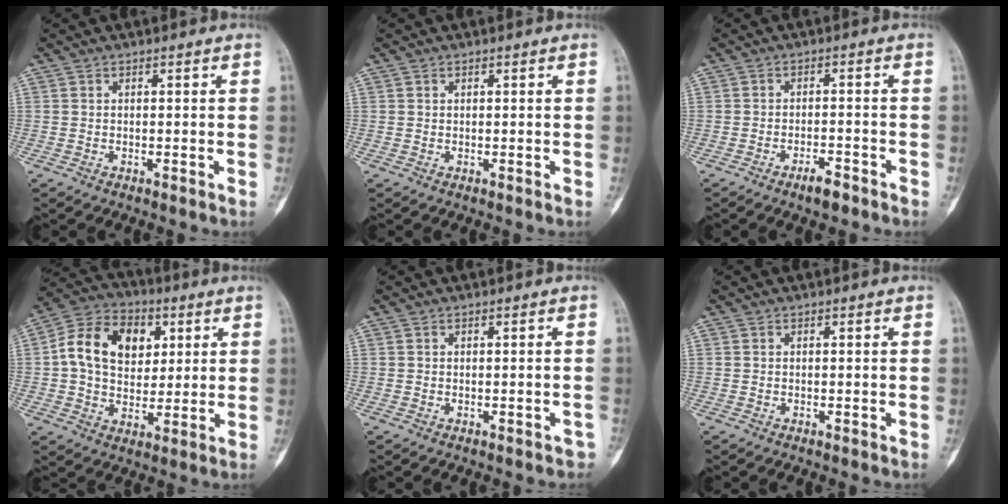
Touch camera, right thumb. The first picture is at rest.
{"total": 0.0}
{"total": 3.6, "force": [-2.5, 1.1, 2.3], "torque": [-0.040, 0.013, -0.042]}
{"total": 15.0, "force": [3.4, 11.0, 9.6], "torque": [-0.138, 0.007, 0.050]}
{"total": 0.7, "force": [-0.4, 0.6, 0.3], "torque": [0.001, 0.010, -0.003]}
{"total": 0.0}